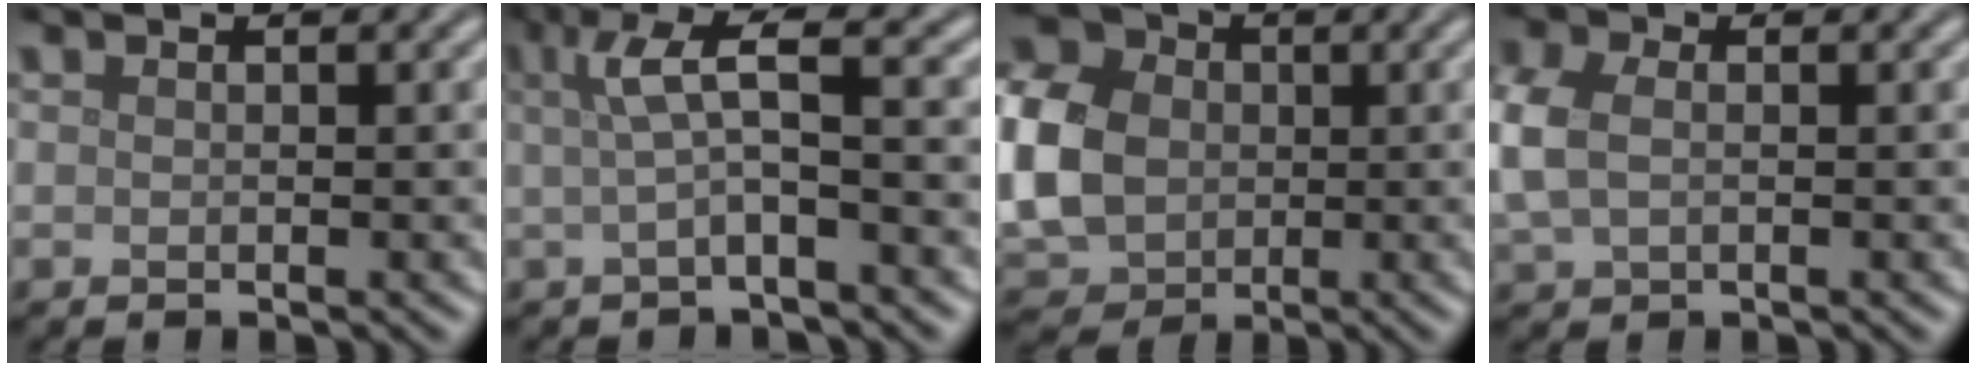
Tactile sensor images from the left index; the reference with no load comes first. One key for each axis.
{"total": 3.9, "fx": 0.5, "fy": 0.6, "fz": 3.9, "tx": -0.074, "ty": 0.012, "tz": 0.007}
{"total": 10.3, "fx": 0.0, "fy": 8.3, "fz": 6.1, "tx": -0.161, "ty": 0.005, "tz": -0.006}
{"total": 4.0, "fx": 0.3, "fy": 2.9, "fz": 2.7, "tx": -0.074, "ty": 0.005, "tz": 0.000}